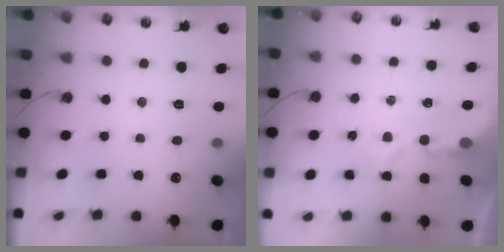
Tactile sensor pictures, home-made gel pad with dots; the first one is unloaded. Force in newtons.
{"total": 3.9, "press": 3.9, "slide": 0.1}